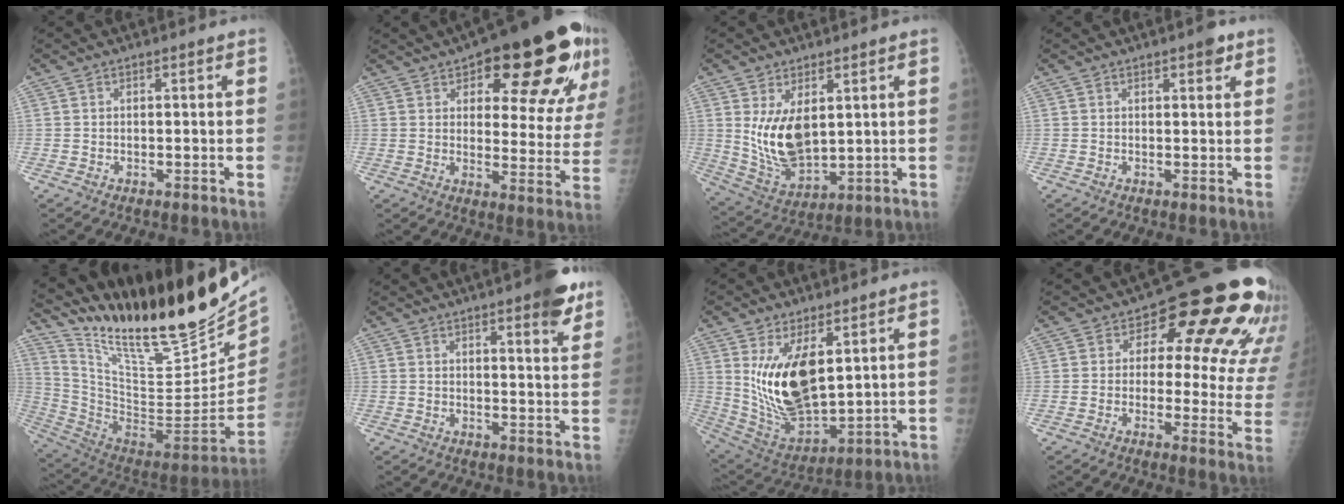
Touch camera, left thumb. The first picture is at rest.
{"total": 24.0, "force": [12.6, 8.5, 18.6], "torque": [-0.206, -0.027, 0.171]}
{"total": 11.2, "force": [3.0, 6.2, 8.9], "torque": [-0.147, -0.030, 0.077]}
{"total": 2.7, "force": [1.7, 0.9, 1.8], "torque": [-0.017, -0.007, 0.020]}
{"total": 33.7, "force": [23.9, 9.4, 21.9], "torque": [-0.325, -0.102, 0.388]}
{"total": 8.9, "force": [5.6, 1.9, 6.7], "torque": [-0.071, -0.024, 0.068]}
{"total": 16.1, "force": [4.9, 7.8, 13.2], "torque": [-0.219, -0.033, 0.118]}
{"total": 19.2, "force": [8.4, 10.0, 14.1], "torque": [-0.112, -0.027, 0.084]}